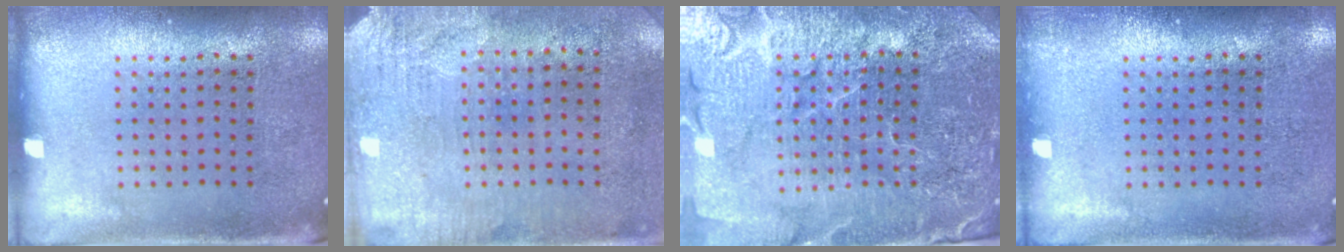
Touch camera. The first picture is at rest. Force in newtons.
{"total": 3.3, "press": 2.7, "slide": 1.8}
{"total": 5.1, "press": 4.8, "slide": 1.9}
{"total": 0.6, "press": 0.6, "slide": 0.1}